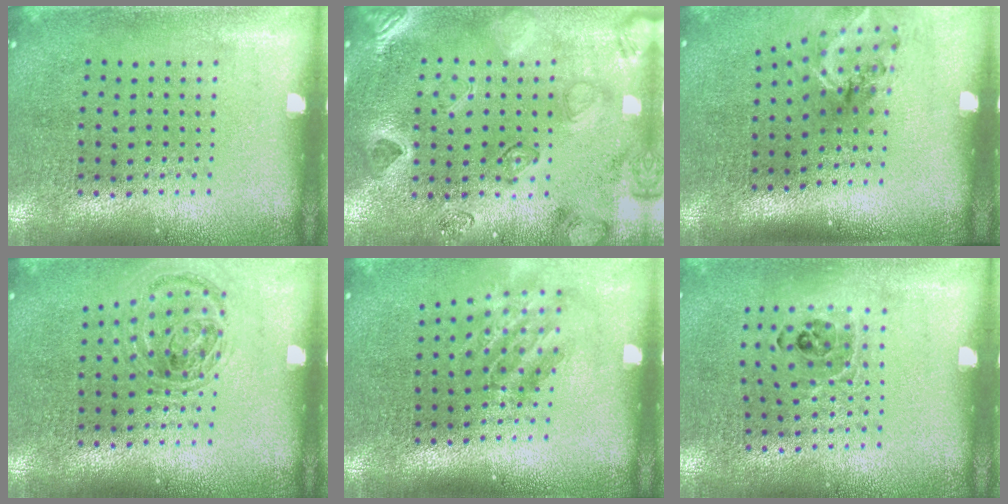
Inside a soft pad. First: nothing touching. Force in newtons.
{"total": 2.3, "press": 2.2, "slide": 0.8}
{"total": 1.4, "press": 1.1, "slide": 0.9}
{"total": 0.9, "press": 0.9, "slide": 0.2}
{"total": 1.8, "press": 1.3, "slide": 1.3}
{"total": 0.8, "press": 0.8, "slide": 0.1}